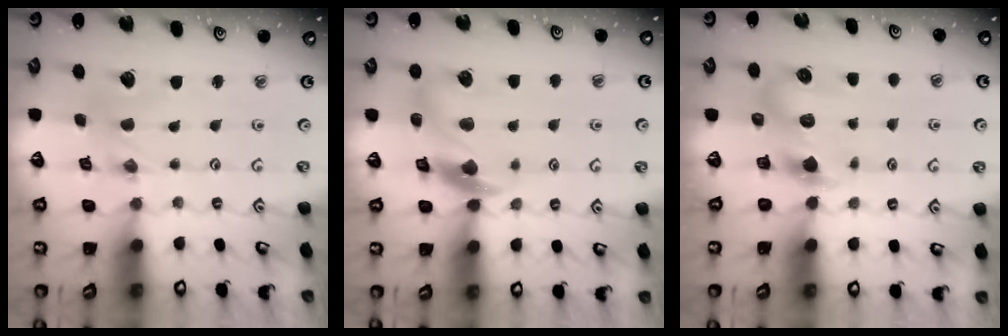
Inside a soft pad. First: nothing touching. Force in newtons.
{"total": 11.5, "press": 11.3, "slide": 1.6}
{"total": 6.1, "press": 6.1, "slide": 0.2}